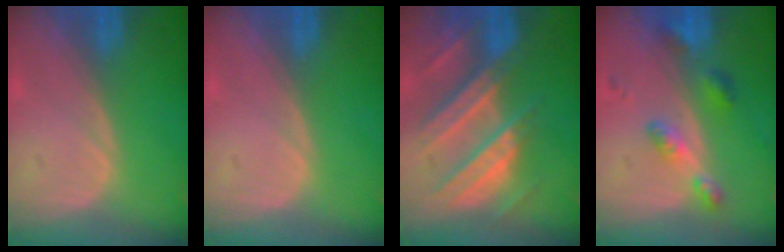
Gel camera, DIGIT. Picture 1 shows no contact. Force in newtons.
{"total": 0.0}
{"total": 10.4, "press": 9.1, "slide": 5.0}
{"total": 5.6, "press": 4.9, "slide": 2.7}